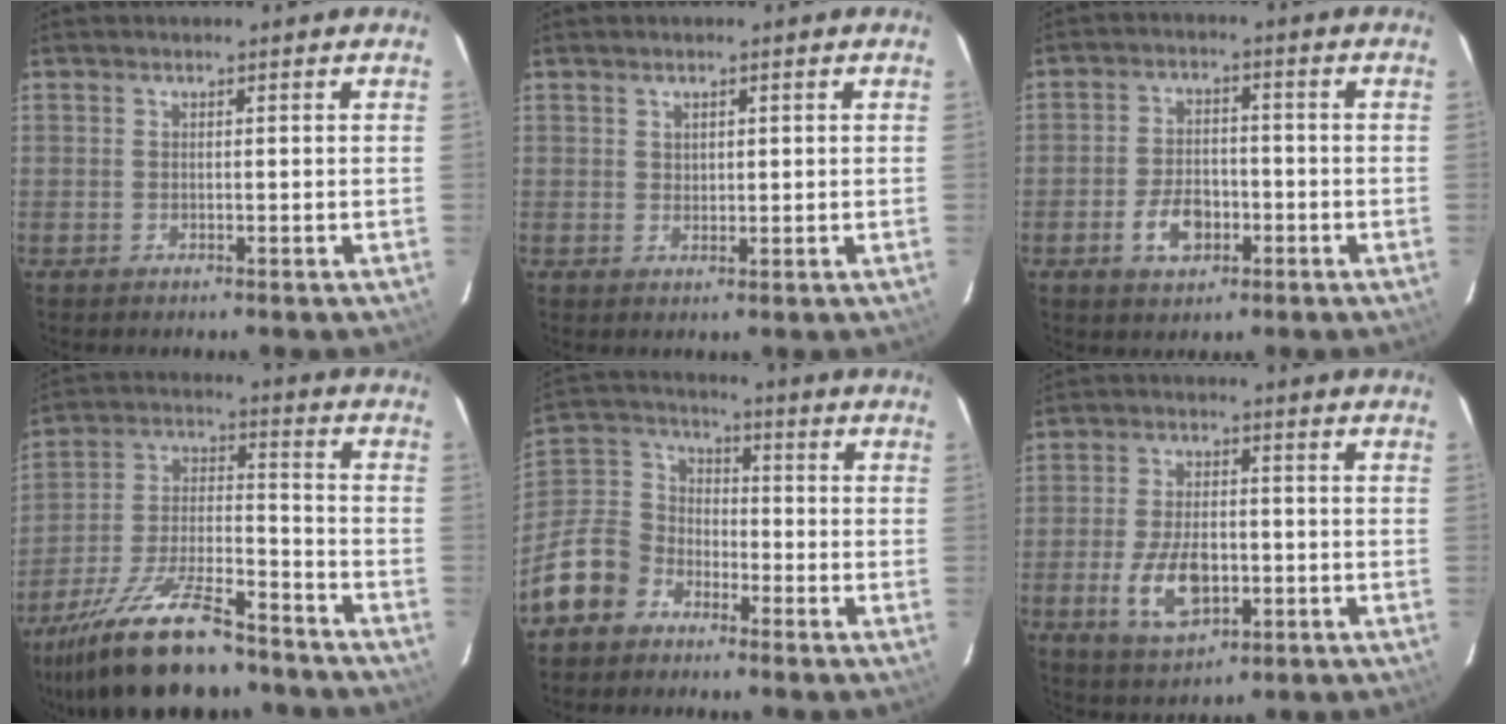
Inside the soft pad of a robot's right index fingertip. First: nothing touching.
{"total": 1.5, "force": [0.9, 1.1, 0.6], "torque": [-0.007, 0.005, 0.017]}
{"total": 6.8, "force": [-3.0, 4.3, 4.4], "torque": [-0.091, 0.007, -0.044]}
{"total": 21.1, "force": [-16.2, 6.2, 12.0], "torque": [-0.237, -0.018, -0.267]}
{"total": 13.1, "force": [-8.0, 9.4, 4.2], "torque": [-0.111, 0.045, -0.156]}
{"total": 10.4, "force": [-3.1, 5.6, 8.1], "torque": [-0.168, -0.005, -0.045]}